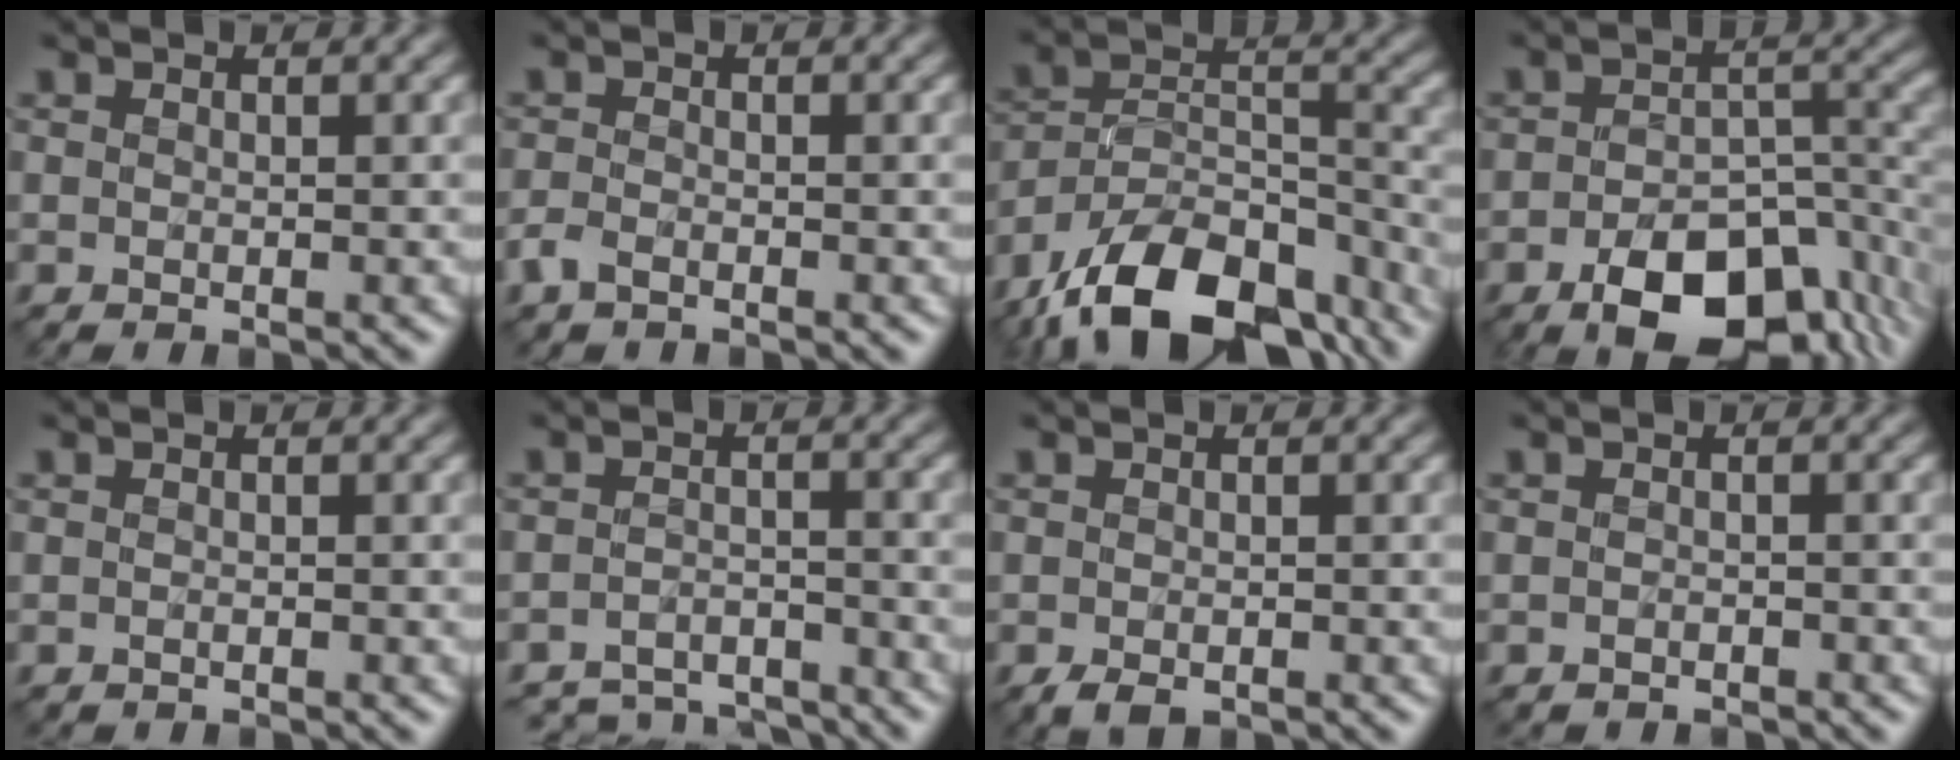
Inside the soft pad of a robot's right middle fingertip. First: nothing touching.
{"total": 1.2, "force": [-1.0, 0.6, 0.4], "torque": [-0.011, 0.000, -0.023]}
{"total": 14.5, "force": [-11.0, 6.4, 7.0], "torque": [-0.142, 0.004, -0.183]}
{"total": 10.6, "force": [-5.8, 5.3, 7.0], "torque": [-0.104, -0.012, -0.082]}
{"total": 0.0}
{"total": 4.8, "force": [-4.7, 1.1, 0.5], "torque": [-0.003, -0.009, -0.077]}
{"total": 1.2, "force": [-0.6, 0.8, 0.6], "torque": [-0.015, -0.006, -0.010]}
{"total": 0.5, "force": [-0.3, 0.2, -0.3], "torque": [0.010, -0.003, -0.005]}